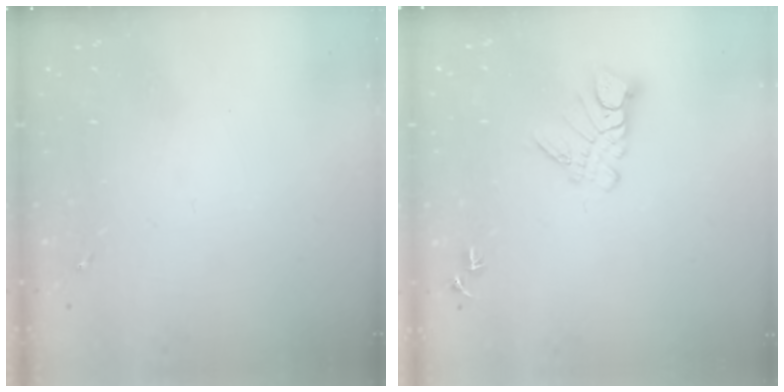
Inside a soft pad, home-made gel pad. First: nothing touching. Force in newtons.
{"total": 8.5, "press": 8.5, "slide": 0.9}